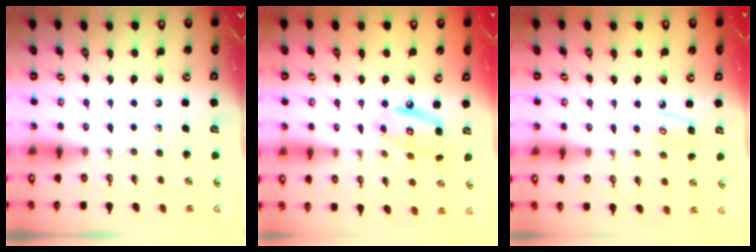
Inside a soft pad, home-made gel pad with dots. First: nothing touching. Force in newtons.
{"total": 8.3, "press": 8.3, "slide": 0.7}
{"total": 5.6, "press": 5.6, "slide": 0.6}